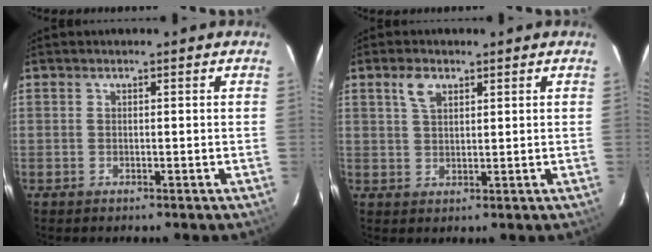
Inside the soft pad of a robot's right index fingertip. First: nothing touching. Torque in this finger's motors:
{"motor_torque": [0.09, -0.06, 0.08, 0.04]}